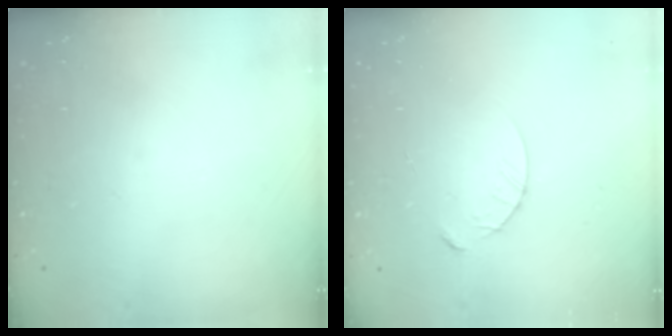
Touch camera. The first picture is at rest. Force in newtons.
{"total": 4.6, "press": 4.5, "slide": 0.5}